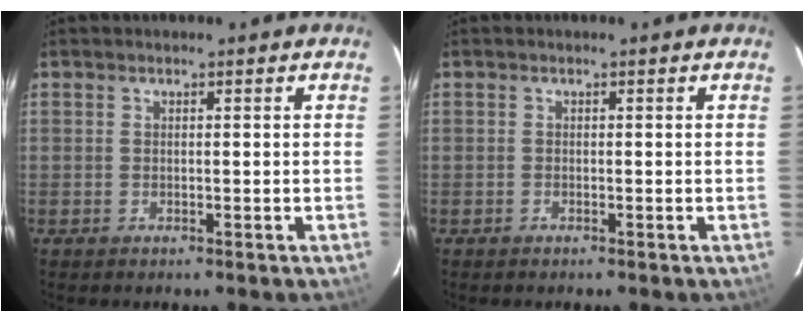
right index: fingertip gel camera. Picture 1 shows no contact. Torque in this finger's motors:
{"motor_torque": [0.03, -0.01, -0.07, -0.01]}